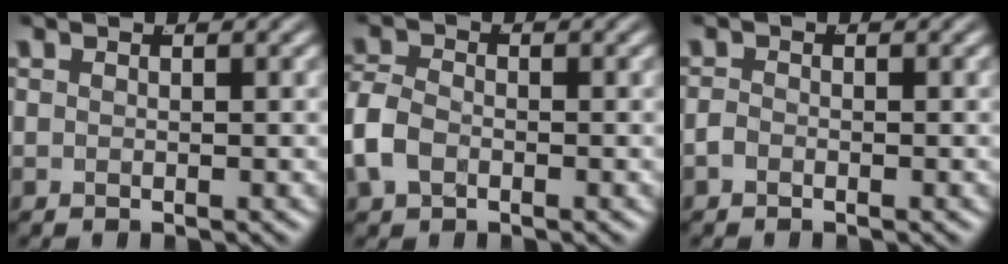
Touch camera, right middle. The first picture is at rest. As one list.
[{"total": 3.1, "force": [-0.9, 2.4, 1.7], "torque": [-0.057, -0.013, -0.008]}, {"total": 0.8, "force": [-0.7, 0.1, 0.3], "torque": [-0.012, -0.009, -0.010]}]